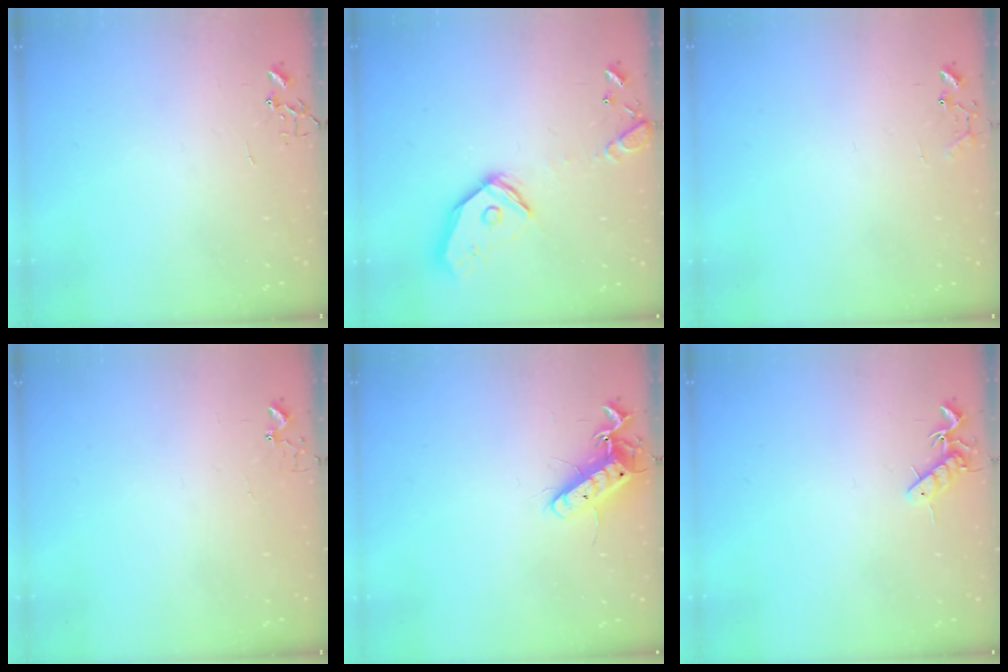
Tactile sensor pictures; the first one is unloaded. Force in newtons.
{"total": 16.4, "press": 16.2, "slide": 2.5}
{"total": 7.4, "press": 7.4, "slide": 0.6}
{"total": 2.7, "press": 2.7, "slide": 0.2}
{"total": 12.4, "press": 12.4, "slide": 1.1}
{"total": 7.6, "press": 7.5, "slide": 0.8}